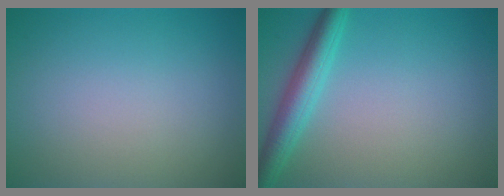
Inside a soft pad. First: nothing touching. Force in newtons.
{"total": 3.8, "press": 3.8, "slide": 0.1}